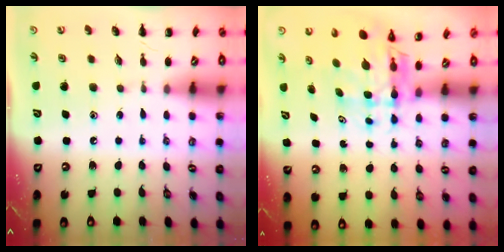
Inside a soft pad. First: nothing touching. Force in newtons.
{"total": 6.3, "press": 6.2, "slide": 1.5}